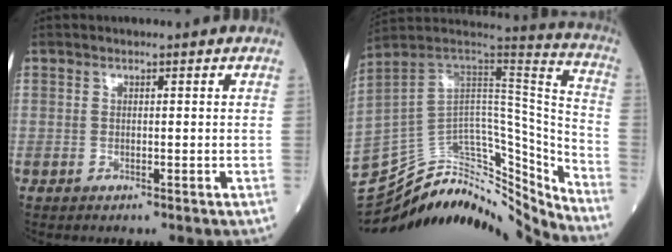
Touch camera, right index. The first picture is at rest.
{"total": 26.6, "force": [-24.9, 5.3, 7.7], "torque": [-0.104, 0.050, -0.371]}